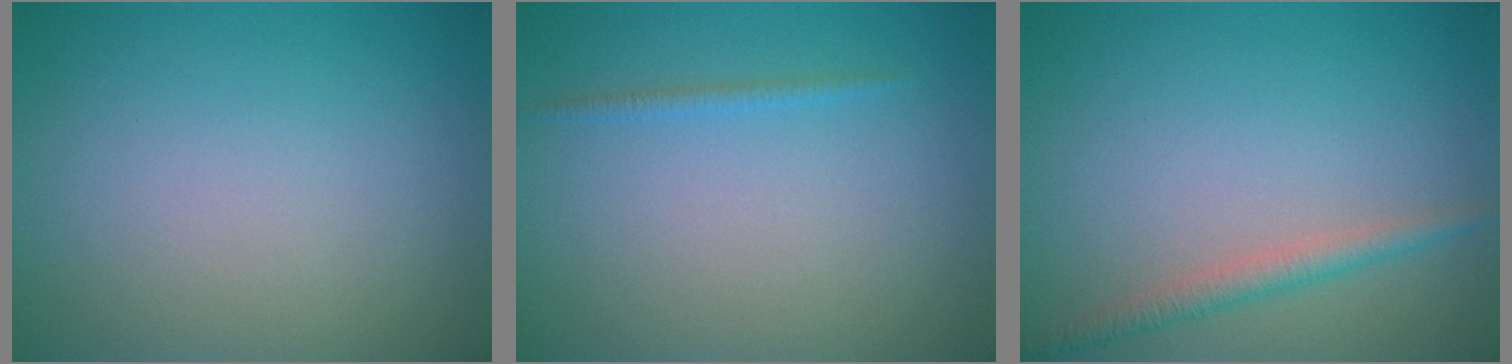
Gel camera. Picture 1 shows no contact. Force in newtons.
{"total": 0.8, "press": 0.8, "slide": 0.1}
{"total": 1.9, "press": 1.9, "slide": 0.0}